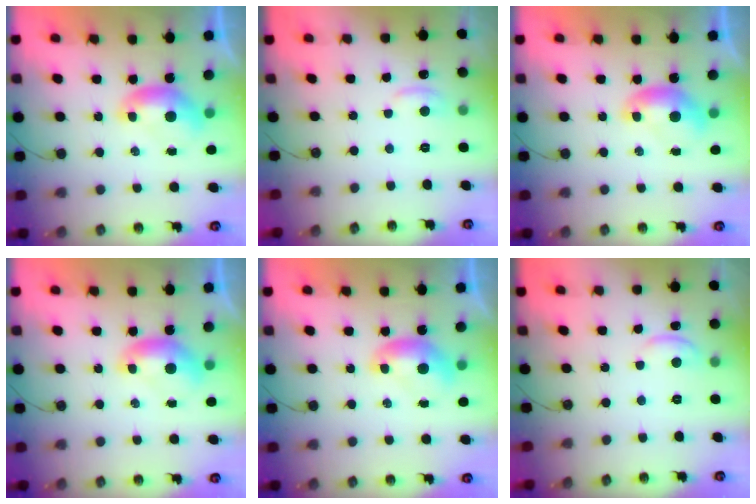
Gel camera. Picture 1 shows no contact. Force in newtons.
{"total": 1.5, "press": 1.2, "slide": 0.9}
{"total": 0.0}
{"total": 0.0}
{"total": 0.0}
{"total": 0.5, "press": 0.1, "slide": 0.5}